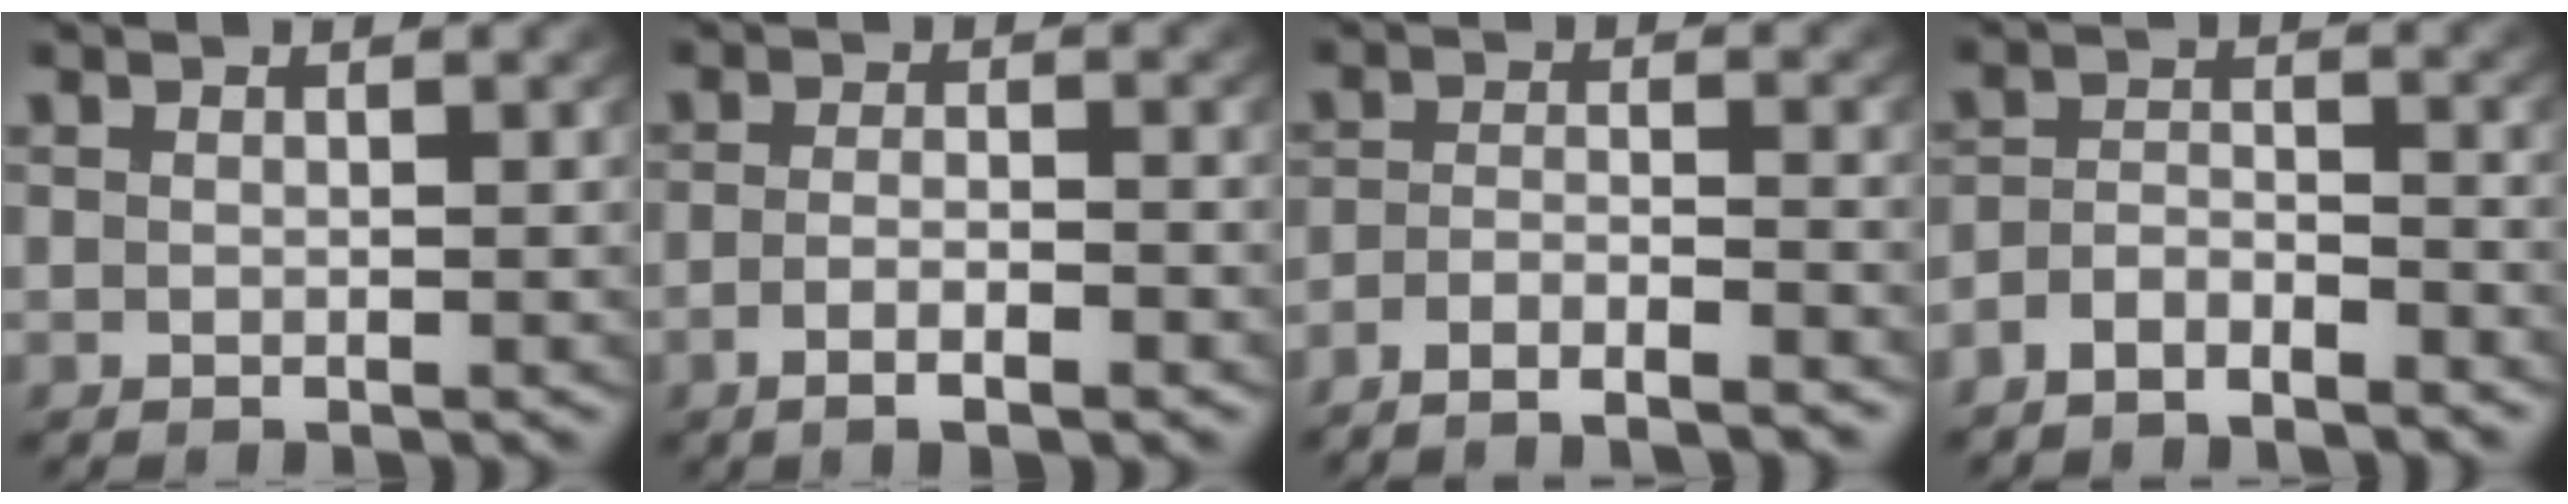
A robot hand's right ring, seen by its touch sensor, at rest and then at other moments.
{"total": 3.0, "force": [-2.1, 0.5, 2.0], "torque": [-0.042, -0.009, -0.033]}
{"total": 4.8, "force": [-4.4, 1.1, 1.6], "torque": [-0.026, -0.011, -0.072]}
{"total": 4.1, "force": [-3.4, 2.2, 0.9], "torque": [-0.015, -0.008, -0.063]}